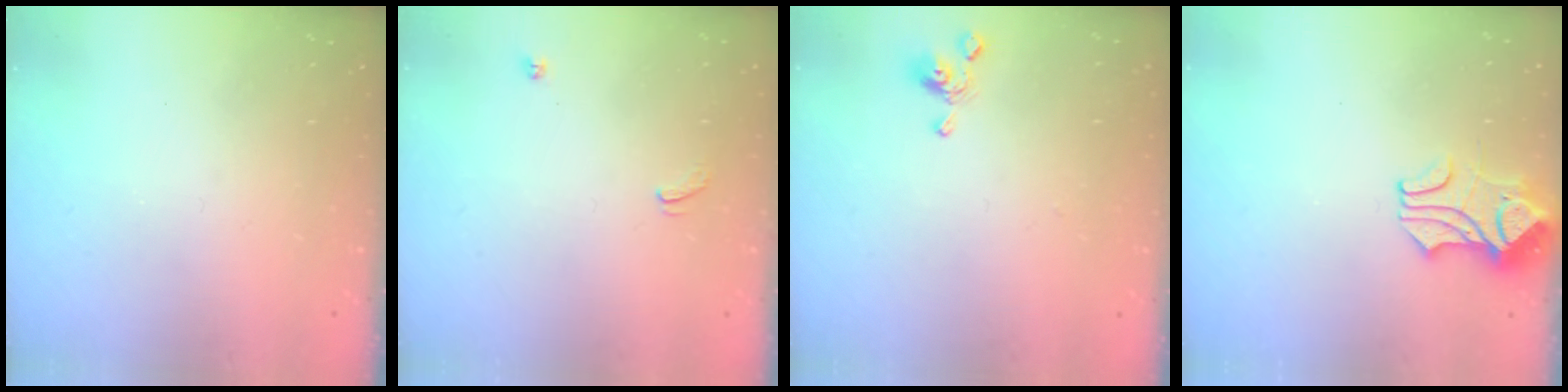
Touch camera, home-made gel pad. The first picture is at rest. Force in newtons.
{"total": 0.5, "press": 0.4, "slide": 0.3}
{"total": 2.8, "press": 2.8, "slide": 0.4}
{"total": 1.7, "press": 1.2, "slide": 1.1}